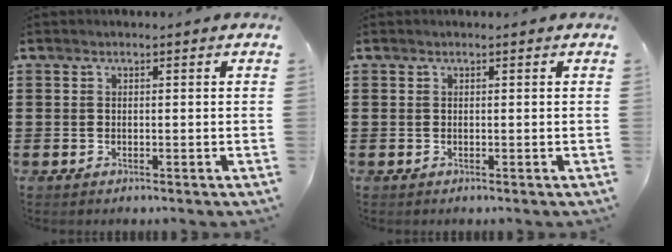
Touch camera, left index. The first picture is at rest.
{"total": 0.0}